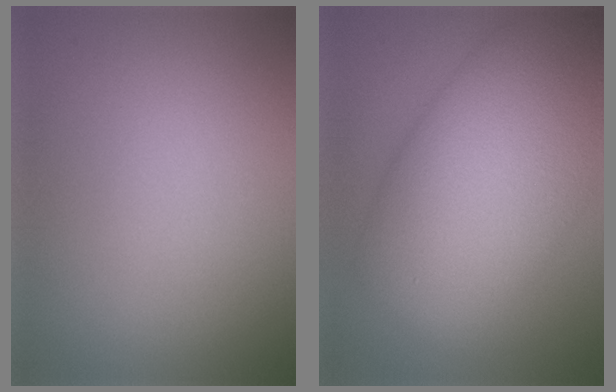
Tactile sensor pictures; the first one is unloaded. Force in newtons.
{"total": 12.9, "press": 12.9, "slide": 0.6}